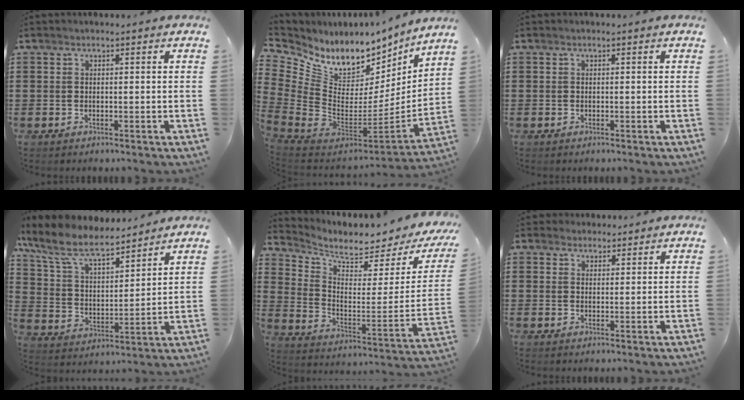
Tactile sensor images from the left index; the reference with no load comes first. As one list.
[{"total": 8.1, "force": [6.2, 4.4, 2.6], "torque": [-0.086, -0.085, 0.107]}, {"total": 0.0}, {"total": 9.2, "force": [7.9, 2.6, 4.1], "torque": [-0.114, -0.038, 0.138]}, {"total": 4.0, "force": [3.4, 0.6, 2.1], "torque": [-0.061, -0.045, 0.052]}, {"total": 2.2, "force": [1.8, 1.2, -0.5], "torque": [0.002, 0.004, 0.035]}]